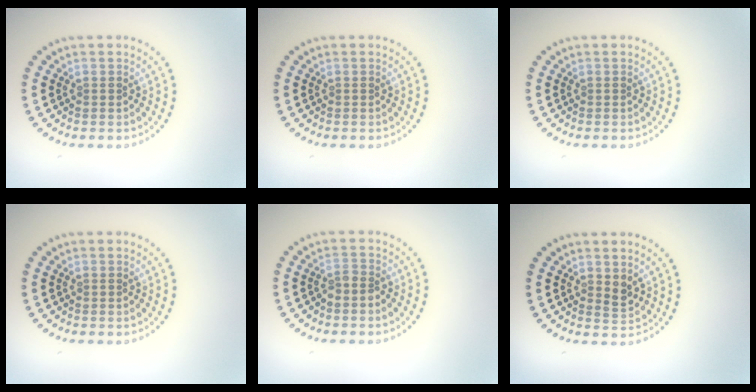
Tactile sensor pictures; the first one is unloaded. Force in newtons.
{"total": 0.0}
{"total": 0.0}
{"total": 0.0}
{"total": 1.4, "press": 1.0, "slide": 0.9}
{"total": 1.2, "press": 1.0, "slide": 0.5}